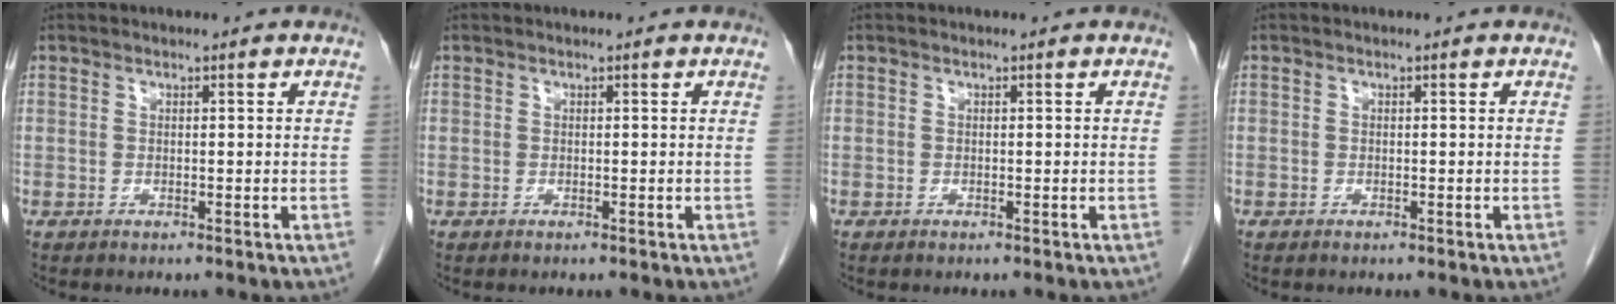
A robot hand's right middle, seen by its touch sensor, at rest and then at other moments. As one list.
[{"total": 0.0}, {"total": 0.0}, {"total": 0.0}]